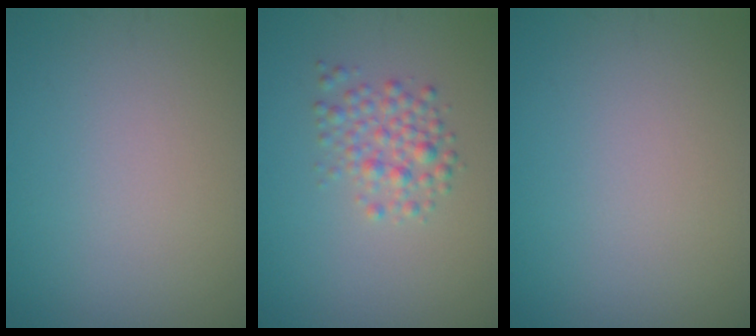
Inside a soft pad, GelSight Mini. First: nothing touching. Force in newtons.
{"total": 2.5, "press": 2.5, "slide": 0.1}
{"total": 0.0}